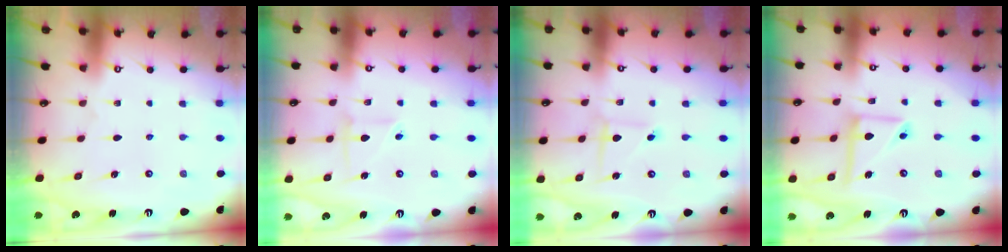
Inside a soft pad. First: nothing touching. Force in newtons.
{"total": 2.8, "press": 2.7, "slide": 0.9}
{"total": 1.8, "press": 1.8, "slide": 0.2}
{"total": 10.2, "press": 10.1, "slide": 1.0}